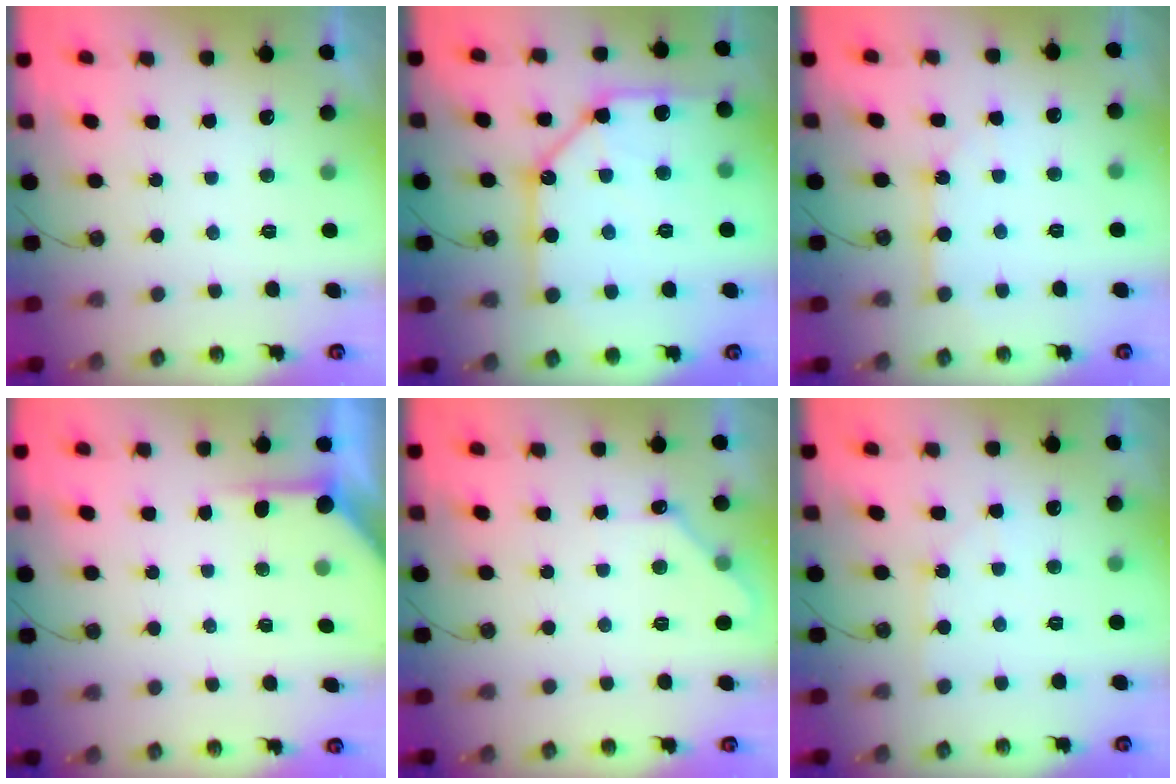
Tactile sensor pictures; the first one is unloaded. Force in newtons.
{"total": 18.4, "press": 18.3, "slide": 1.9}
{"total": 5.8, "press": 5.8, "slide": 0.5}
{"total": 4.0, "press": 3.9, "slide": 0.4}
{"total": 5.7, "press": 5.6, "slide": 0.7}
{"total": 3.7, "press": 3.7, "slide": 0.5}